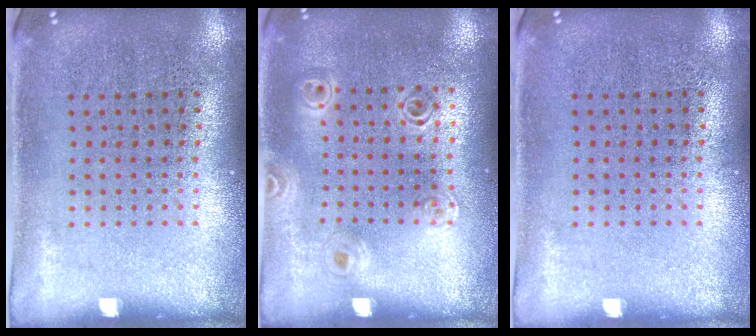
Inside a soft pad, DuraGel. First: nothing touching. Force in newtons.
{"total": 1.1, "press": 1.1, "slide": 0.2}
{"total": 0.0}